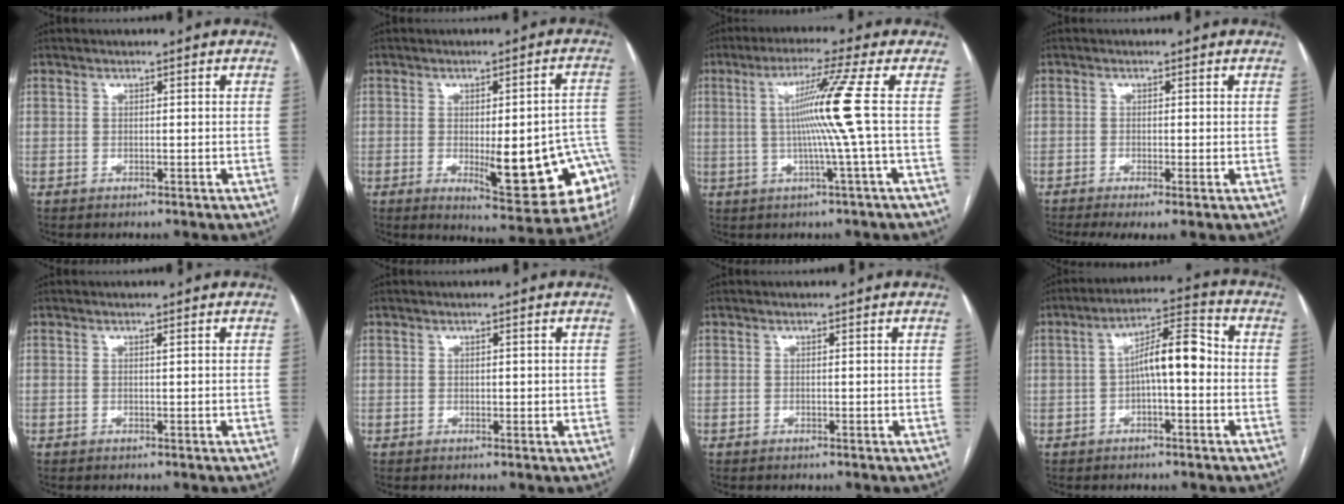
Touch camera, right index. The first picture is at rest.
{"total": 17.0, "force": [-4.5, 4.2, 15.9], "torque": [-0.119, 0.018, -0.035]}
{"total": 8.9, "force": [0.5, -3.1, 8.3], "torque": [-0.147, 0.003, 0.017]}
{"total": 3.9, "force": [-2.0, 0.8, 3.2], "torque": [-0.055, -0.011, -0.037]}
{"total": 0.0}
{"total": 1.0, "force": [0.1, 0.6, 0.8], "torque": [-0.008, 0.000, 0.002]}
{"total": 0.0}
{"total": 8.2, "force": [-0.6, 2.1, 7.9], "torque": [-0.133, 0.033, -0.010]}